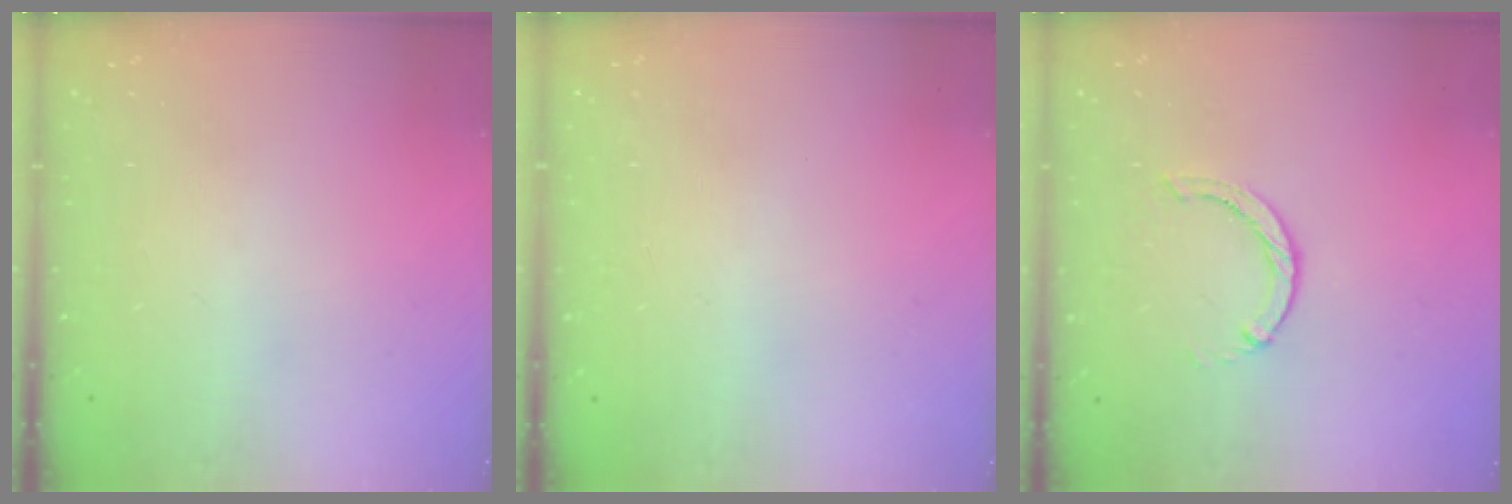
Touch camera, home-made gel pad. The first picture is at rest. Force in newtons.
{"total": 2.6, "press": 2.6, "slide": 0.2}
{"total": 0.6, "press": 0.6, "slide": 0.2}